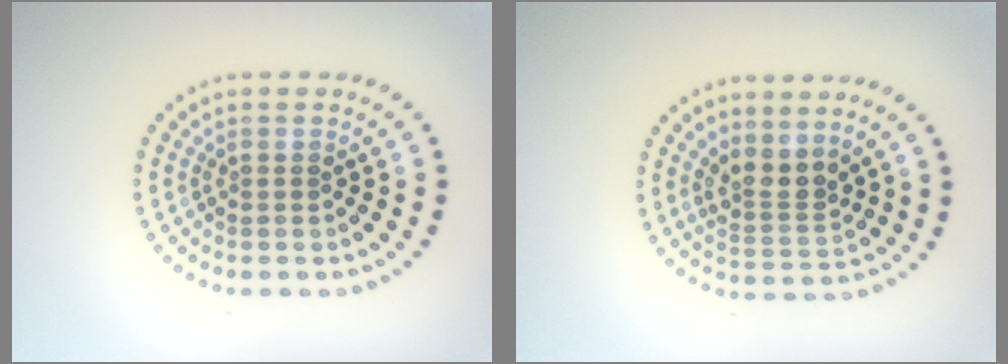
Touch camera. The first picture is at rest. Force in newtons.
{"total": 2.6, "press": 1.9, "slide": 1.8}